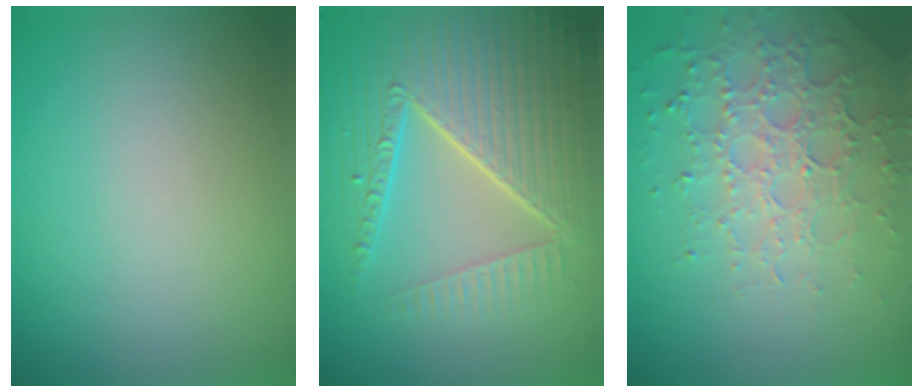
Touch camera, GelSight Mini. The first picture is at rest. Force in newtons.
{"total": 8.8, "press": 6.2, "slide": 6.2}
{"total": 4.4, "press": 3.9, "slide": 2.1}